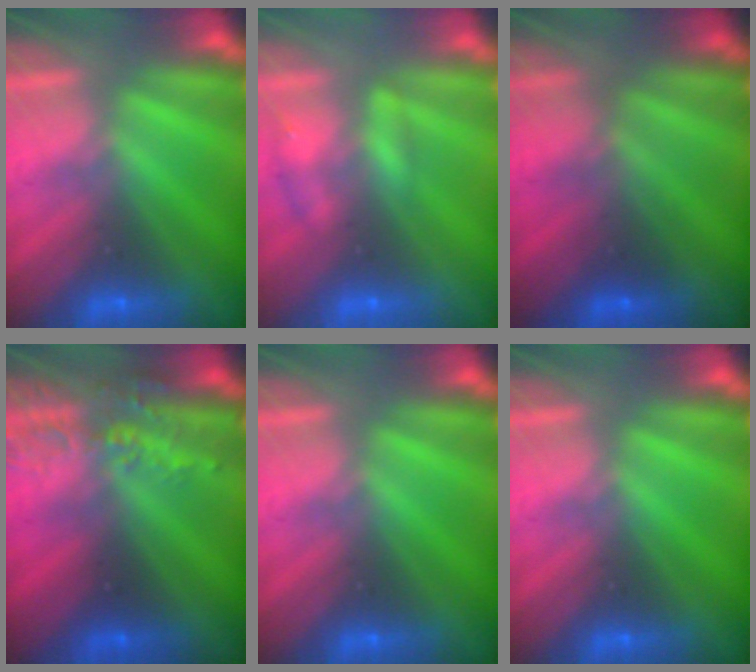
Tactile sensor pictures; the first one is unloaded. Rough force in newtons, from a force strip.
{"total": 2.3}
{"total": 2.0}
{"total": 3.2}
{"total": 0.0}
{"total": 0.0}